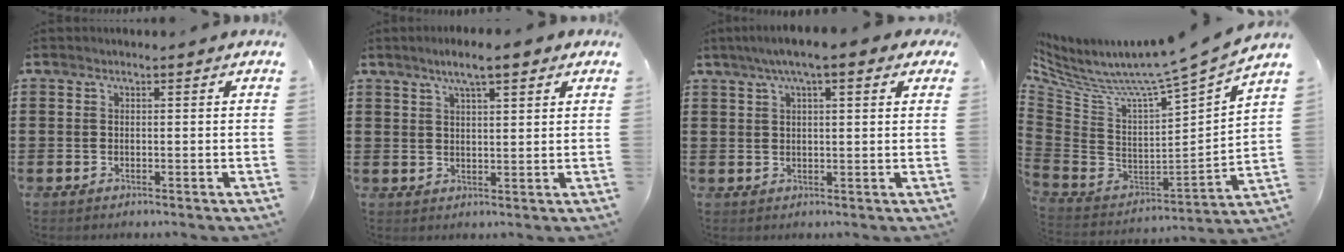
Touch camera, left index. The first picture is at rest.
{"total": 5.4, "force": [3.6, 1.0, 3.8], "torque": [-0.074, 0.002, 0.062]}
{"total": 5.8, "force": [3.3, 0.8, 4.6], "torque": [-0.096, 0.012, 0.056]}
{"total": 6.0, "force": [5.0, -0.6, 3.2], "torque": [-0.083, -0.064, 0.070]}